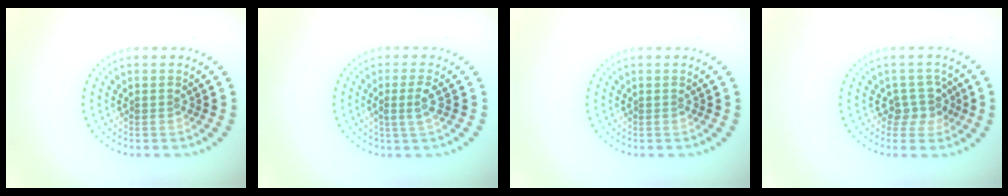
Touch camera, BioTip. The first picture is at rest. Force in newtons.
{"total": 1.6, "press": 1.4, "slide": 0.9}
{"total": 0.0}
{"total": 2.5, "press": 1.9, "slide": 1.6}